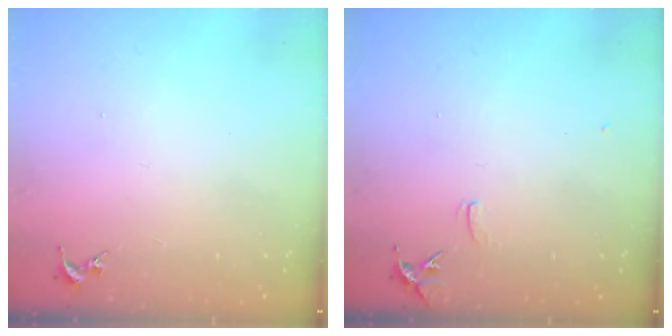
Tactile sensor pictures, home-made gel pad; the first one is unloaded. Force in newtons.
{"total": 7.1, "press": 7.0, "slide": 0.6}